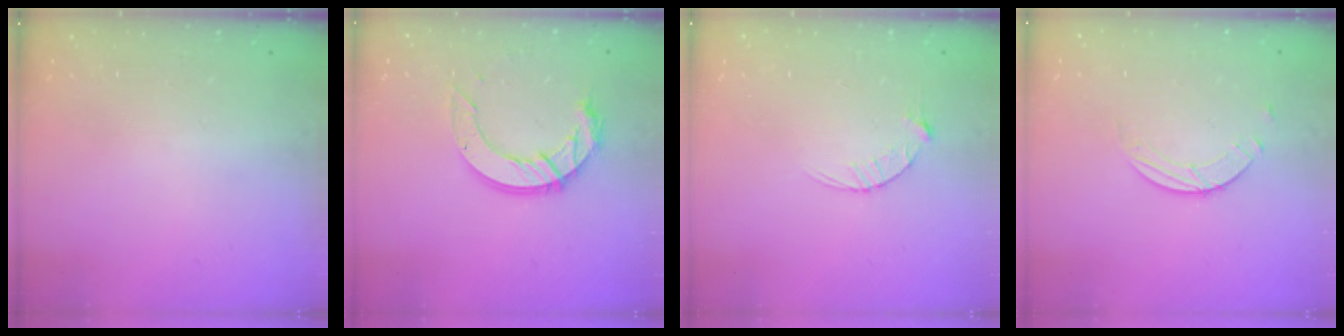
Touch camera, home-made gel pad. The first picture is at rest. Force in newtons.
{"total": 12.3, "press": 12.2, "slide": 1.2}
{"total": 3.0, "press": 3.0, "slide": 0.4}
{"total": 2.5, "press": 2.4, "slide": 0.2}